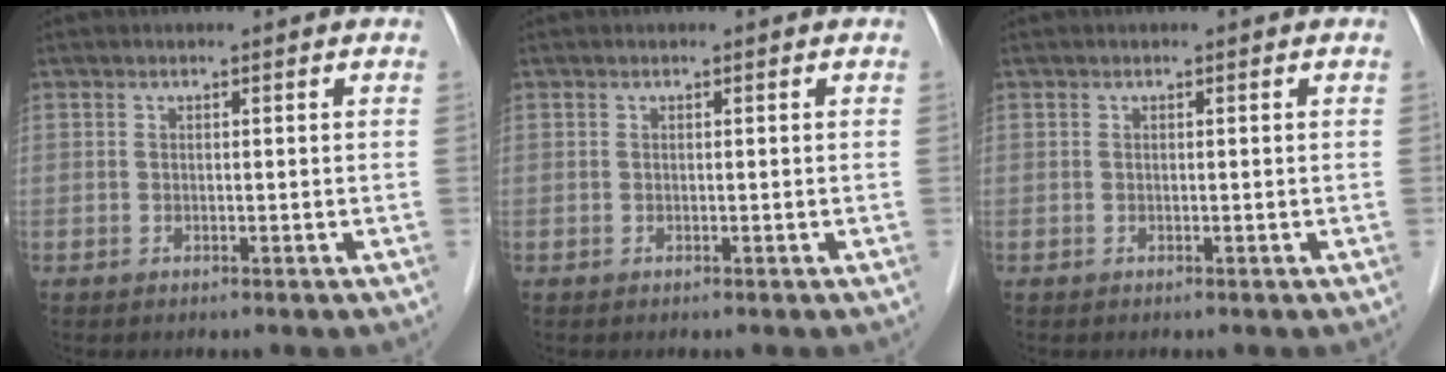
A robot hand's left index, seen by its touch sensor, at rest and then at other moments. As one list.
[{"total": 0.0}, {"total": 0.0}]